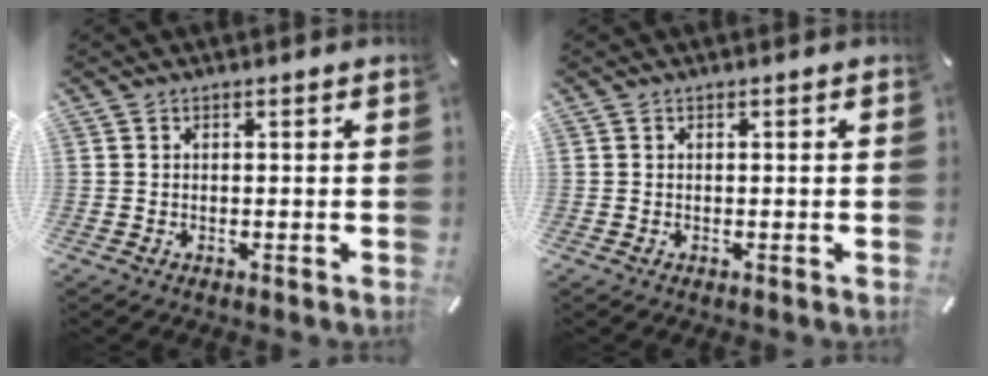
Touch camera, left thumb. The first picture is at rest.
{"total": 0.0}